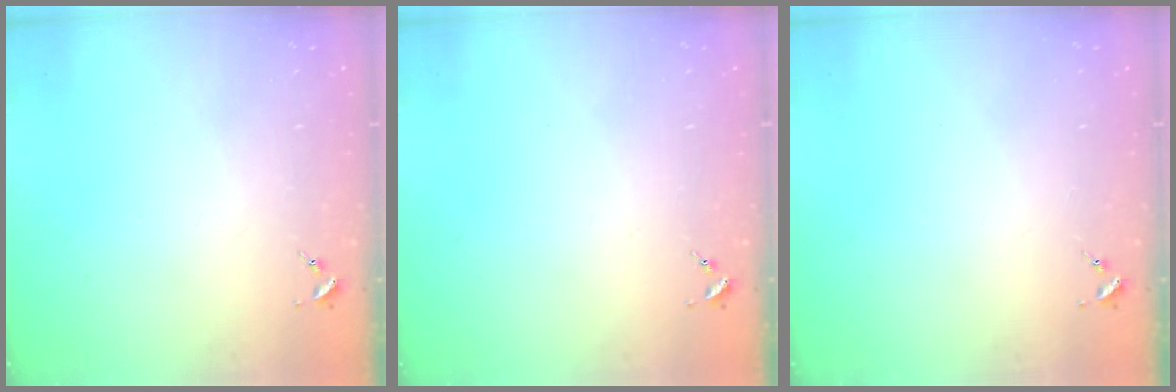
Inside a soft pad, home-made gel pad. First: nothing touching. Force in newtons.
{"total": 0.0}
{"total": 0.0}